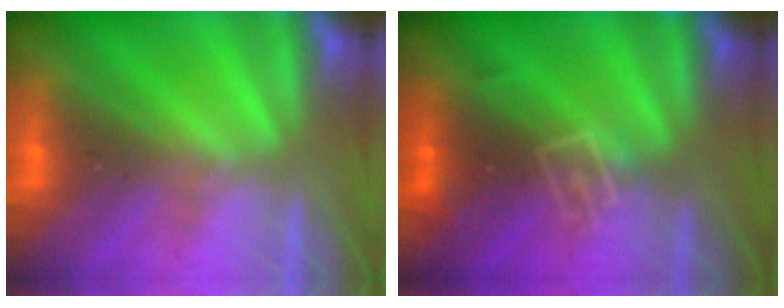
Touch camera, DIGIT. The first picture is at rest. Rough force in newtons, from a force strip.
{"total": 2.8}